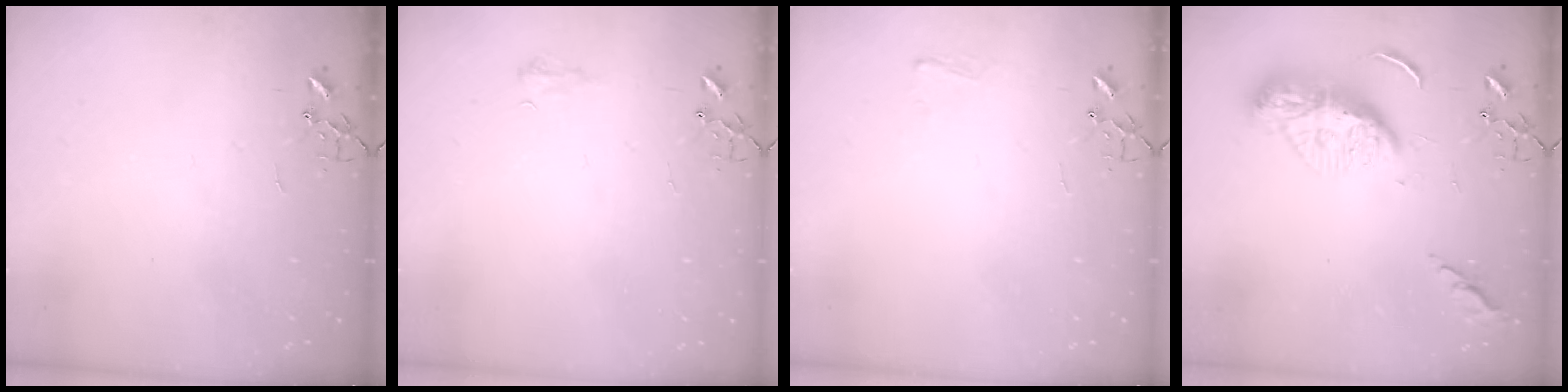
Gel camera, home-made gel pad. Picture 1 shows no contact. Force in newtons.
{"total": 6.0, "press": 5.9, "slide": 0.7}
{"total": 5.2, "press": 5.1, "slide": 0.6}
{"total": 13.3, "press": 13.2, "slide": 1.3}